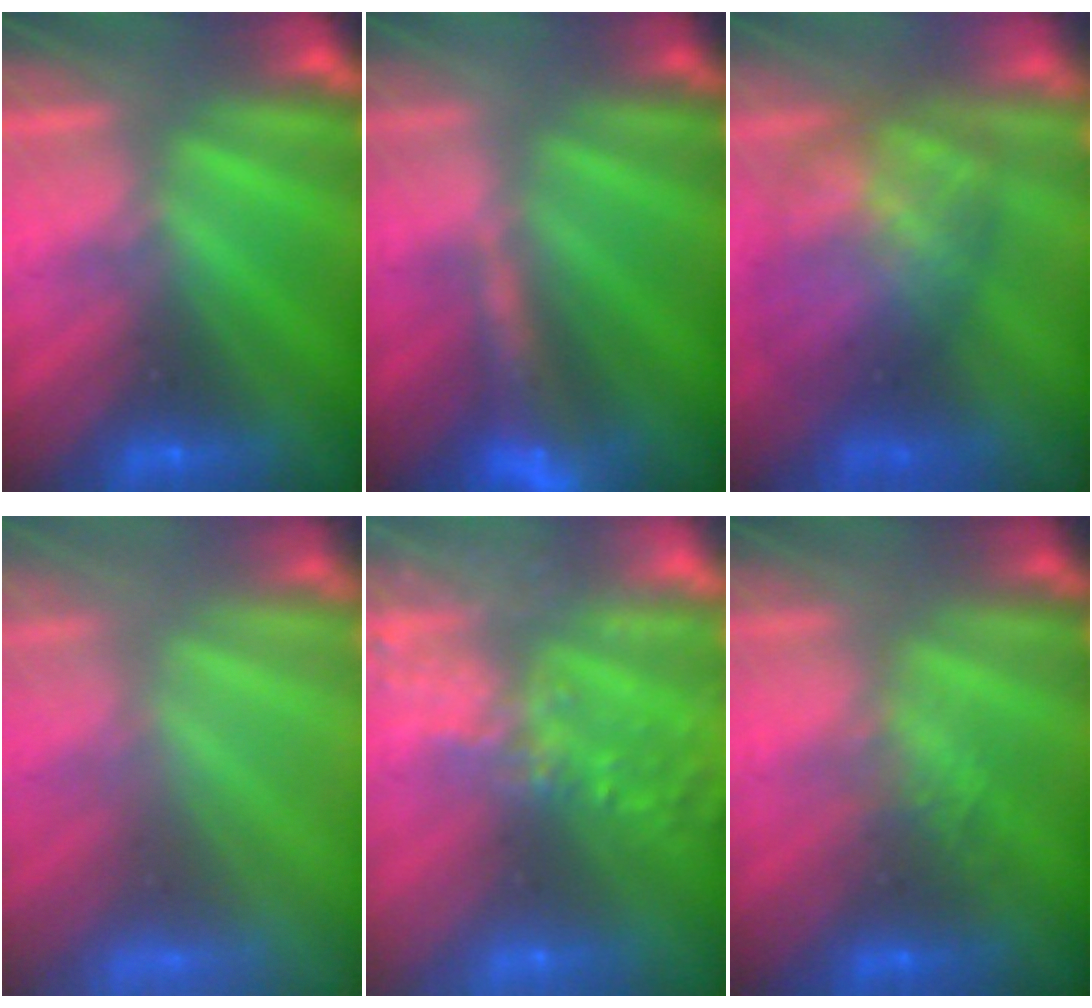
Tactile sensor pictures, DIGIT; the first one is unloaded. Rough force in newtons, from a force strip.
{"total": 5.8}
{"total": 7.4}
{"total": 8.6}
{"total": 6.7}
{"total": 1.1}